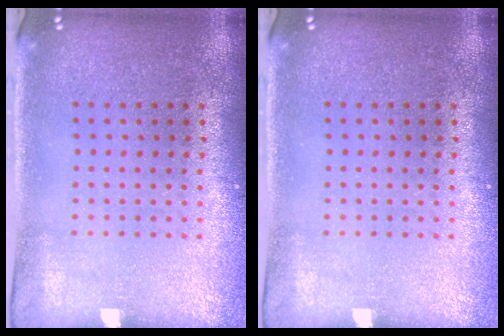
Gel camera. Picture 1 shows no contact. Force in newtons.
{"total": 0.0}